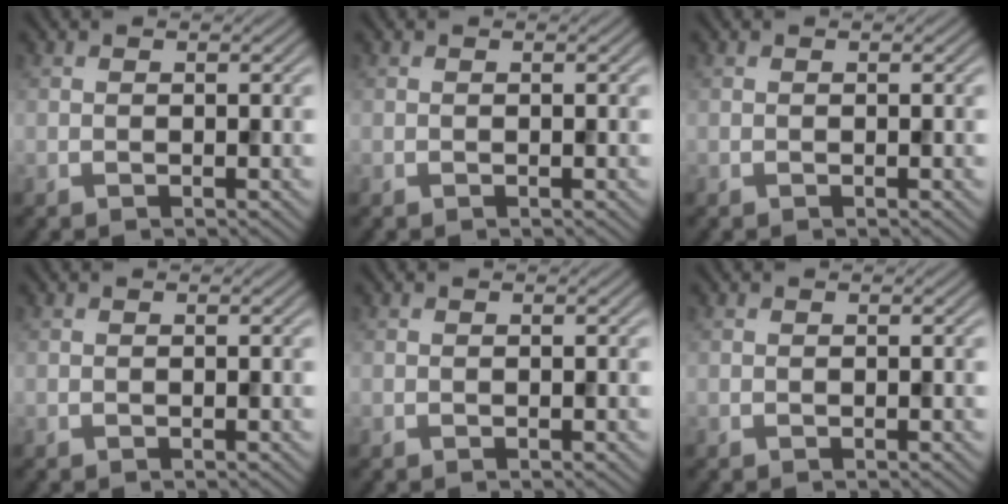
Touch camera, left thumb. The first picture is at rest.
{"total": 0.0}
{"total": 0.0}
{"total": 0.0}
{"total": 0.0}
{"total": 0.0}